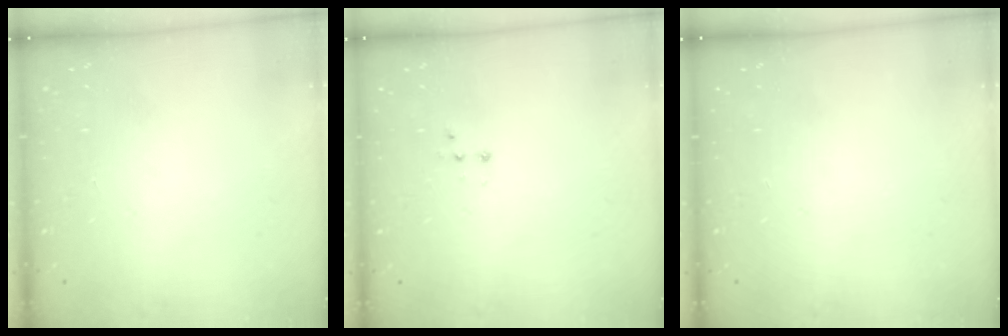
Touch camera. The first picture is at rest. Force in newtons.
{"total": 2.8, "press": 2.7, "slide": 0.7}
{"total": 0.0}